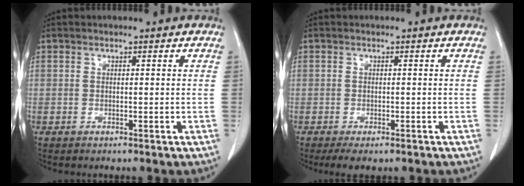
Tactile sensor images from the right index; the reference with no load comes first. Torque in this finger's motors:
{"motor_torque": [-0.25, -0.04, -0.15, -0.06]}